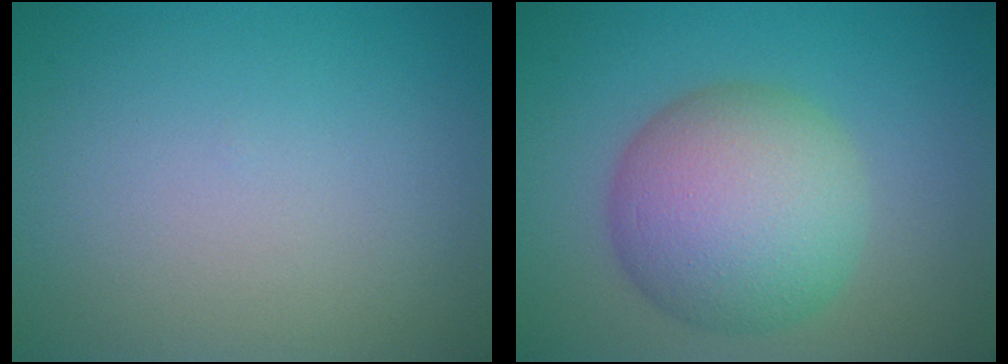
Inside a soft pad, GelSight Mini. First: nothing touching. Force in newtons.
{"total": 8.6, "press": 8.6, "slide": 0.3}